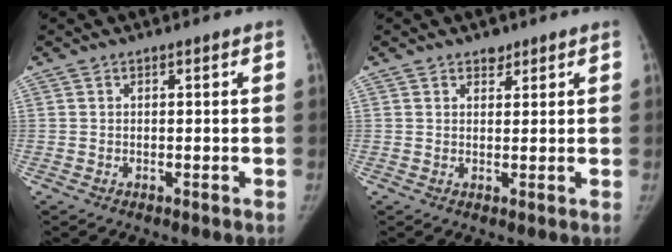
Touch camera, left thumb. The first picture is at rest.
{"total": 2.0, "force": [1.5, 1.2, 0.5], "torque": [0.008, -0.009, 0.019]}